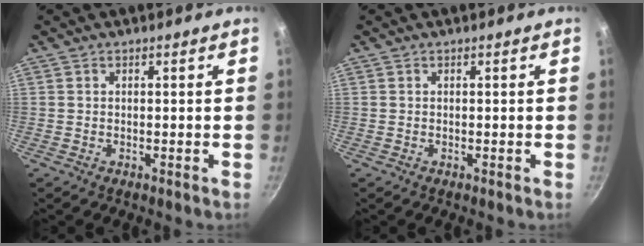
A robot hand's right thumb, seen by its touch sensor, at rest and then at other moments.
{"total": 0.0}